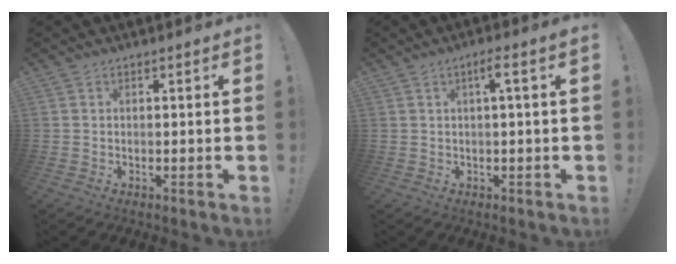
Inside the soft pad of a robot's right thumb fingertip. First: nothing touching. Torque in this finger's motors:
{"motor_torque": [0.07, -0.49, -0.23, -0.06, 0.00]}